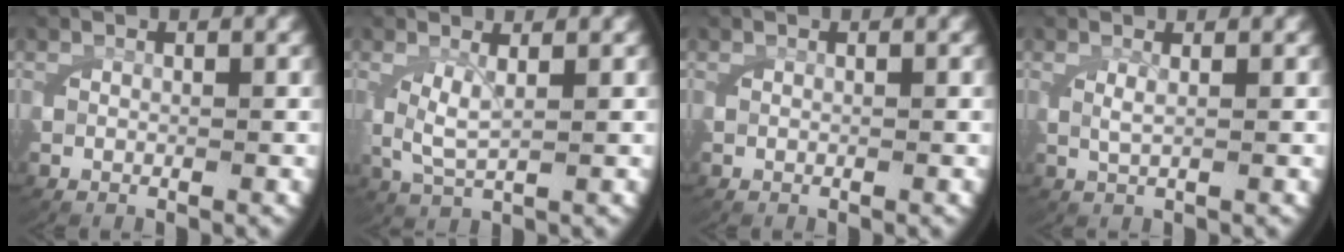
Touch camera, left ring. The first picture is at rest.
{"total": 3.3, "force": [0.6, 1.7, 2.7], "torque": [-0.078, -0.013, 0.022]}
{"total": 0.0}
{"total": 1.3, "force": [0.6, -0.1, 1.2], "torque": [-0.028, -0.004, 0.016]}